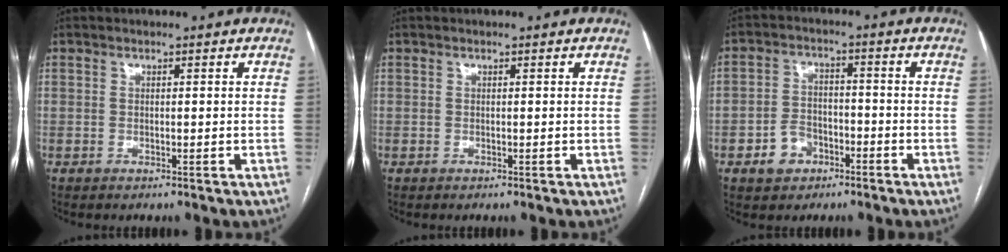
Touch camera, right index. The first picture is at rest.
{"total": 0.0}
{"total": 5.6, "force": [-2.8, 4.2, 2.4], "torque": [-0.047, 0.015, -0.041]}